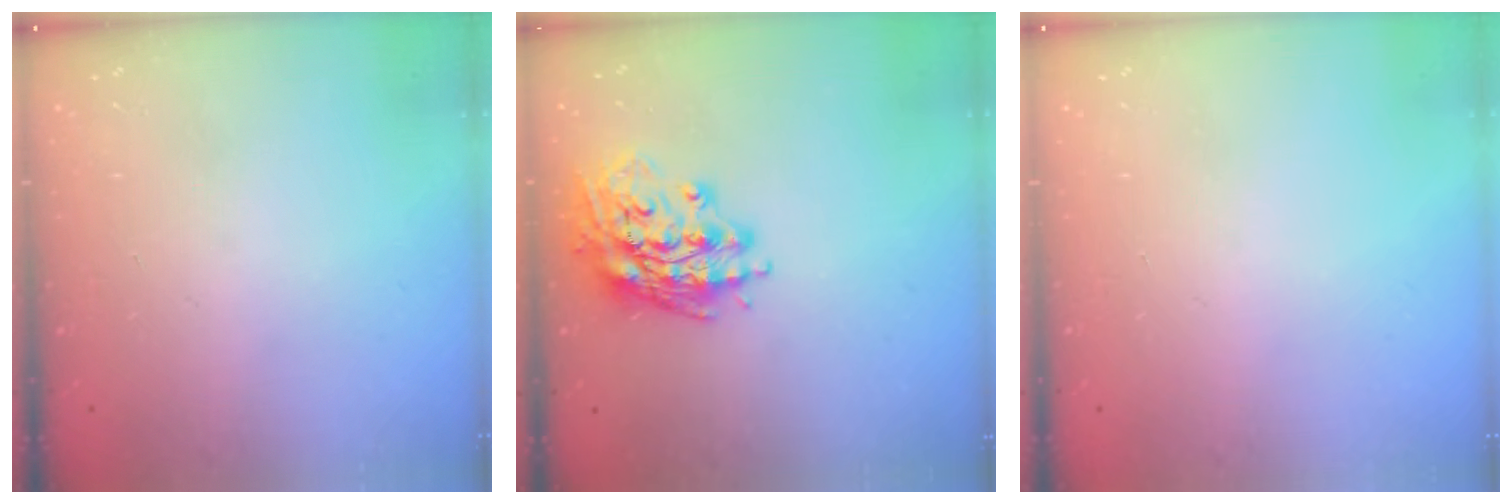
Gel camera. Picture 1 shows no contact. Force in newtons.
{"total": 16.1, "press": 15.9, "slide": 2.1}
{"total": 0.0}